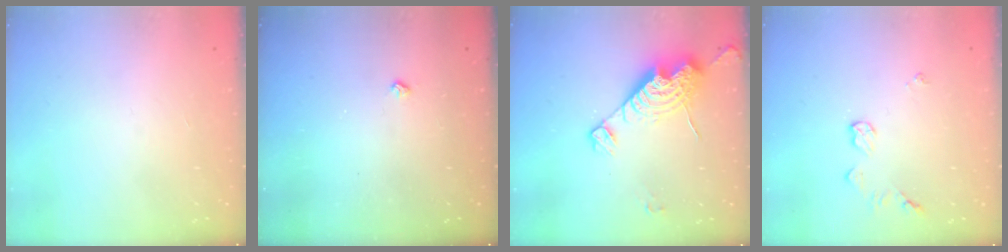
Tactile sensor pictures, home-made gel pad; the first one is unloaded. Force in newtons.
{"total": 2.5, "press": 2.4, "slide": 0.5}
{"total": 13.8, "press": 13.7, "slide": 1.3}
{"total": 5.8, "press": 5.8, "slide": 0.6}